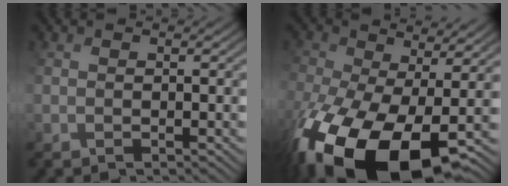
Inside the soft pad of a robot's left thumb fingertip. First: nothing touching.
{"total": 18.6, "force": [-7.9, 9.6, 13.8], "torque": [-0.341, -0.068, -0.105]}